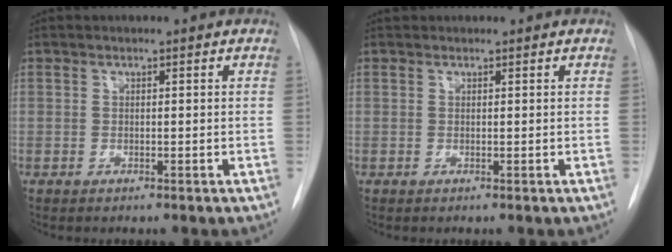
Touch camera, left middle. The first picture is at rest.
{"total": 0.7, "force": [0.7, 0.2, -0.1], "torque": [-0.007, 0.016, 0.014]}